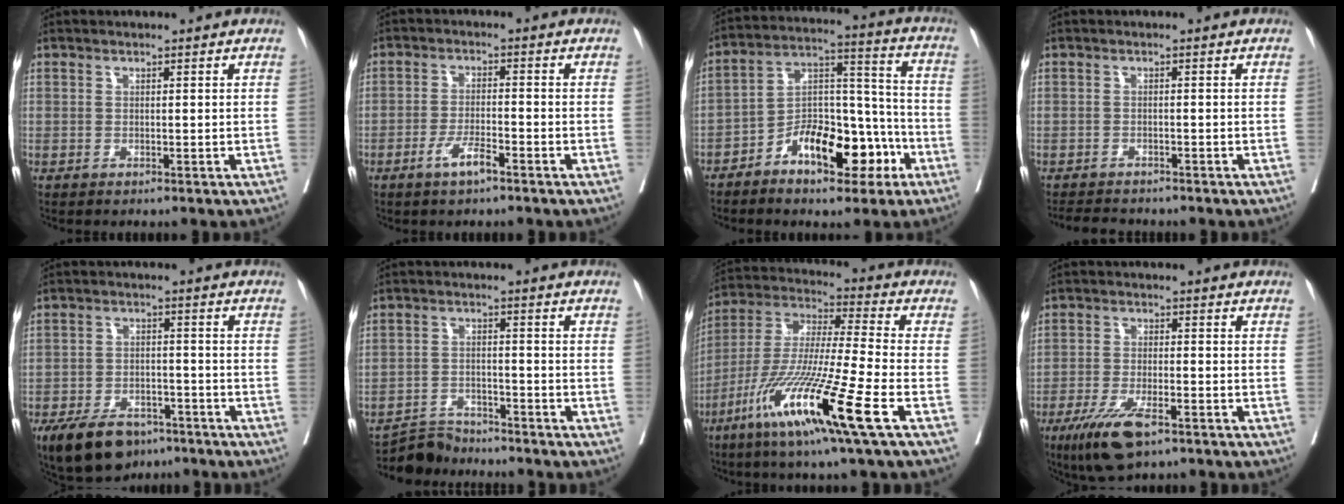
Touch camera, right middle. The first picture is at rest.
{"total": 4.0, "force": [-2.5, 0.6, 3.1], "torque": [-0.061, -0.002, -0.046]}
{"total": 13.0, "force": [-7.0, 5.5, 9.5], "torque": [-0.165, 0.030, -0.110]}
{"total": 4.6, "force": [-4.3, 1.1, 1.2], "torque": [-0.015, -0.010, -0.068]}
{"total": 10.1, "force": [-7.2, 5.1, 4.9], "torque": [-0.081, -0.003, -0.116]}
{"total": 4.6, "force": [-4.4, 0.7, -1.1], "torque": [0.019, 0.001, -0.079]}
{"total": 18.6, "force": [-8.8, -0.7, 16.4], "torque": [-0.352, -0.049, -0.171]}
{"total": 7.9, "force": [-4.9, 2.0, 5.8], "torque": [-0.112, -0.016, -0.084]}